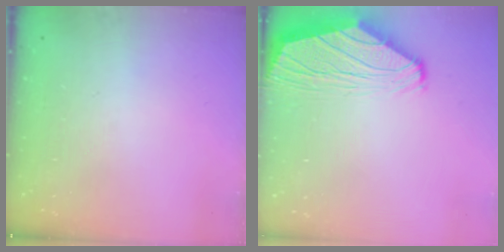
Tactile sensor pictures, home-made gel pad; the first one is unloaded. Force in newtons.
{"total": 2.0, "press": 1.7, "slide": 0.9}